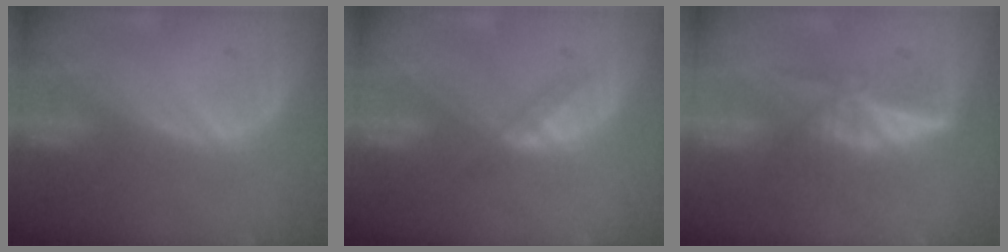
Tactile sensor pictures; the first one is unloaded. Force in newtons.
{"total": 1.8, "press": 1.8, "slide": 0.2}
{"total": 6.1, "press": 5.3, "slide": 3.1}